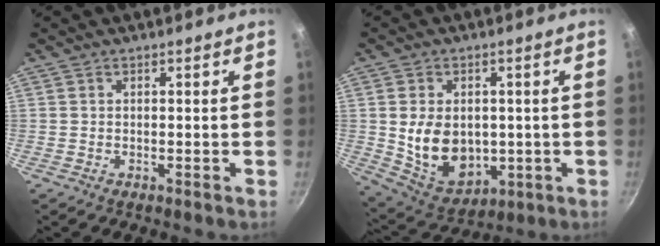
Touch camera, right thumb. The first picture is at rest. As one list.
[{"total": 13.2, "force": [-0.2, 9.7, 8.9], "torque": [-0.123, -0.016, 0.021]}]